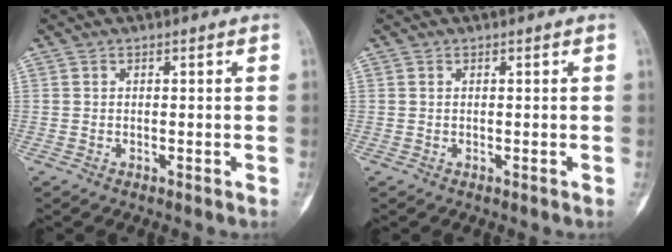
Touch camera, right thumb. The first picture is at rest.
{"total": 0.0}